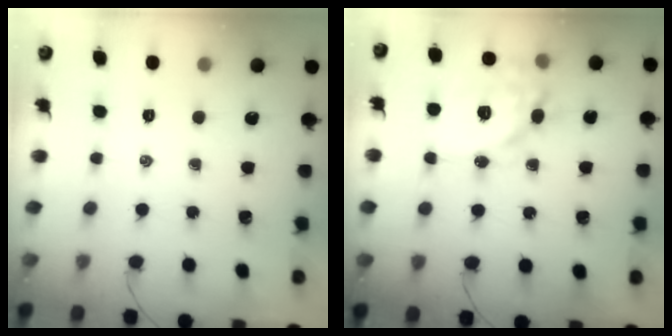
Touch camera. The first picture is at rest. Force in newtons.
{"total": 15.1, "press": 15.0, "slide": 2.1}